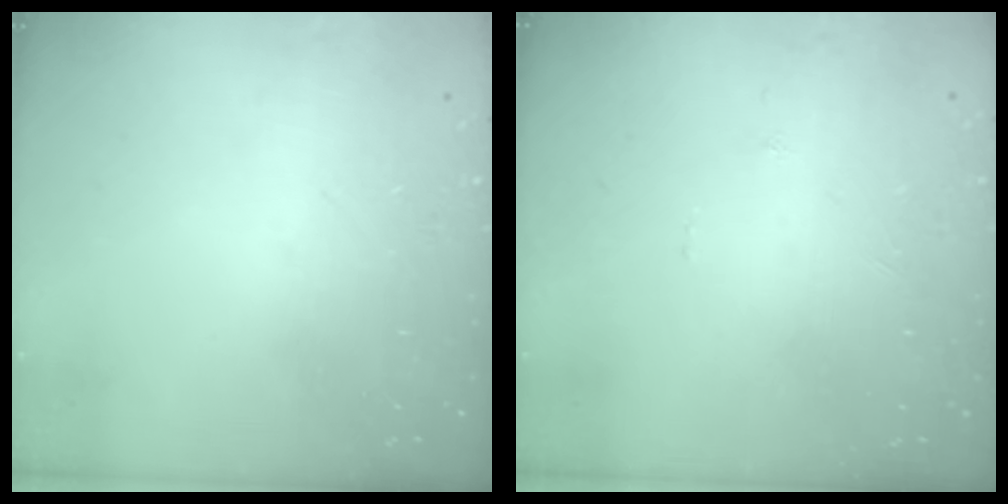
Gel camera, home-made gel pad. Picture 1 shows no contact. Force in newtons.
{"total": 0.0}